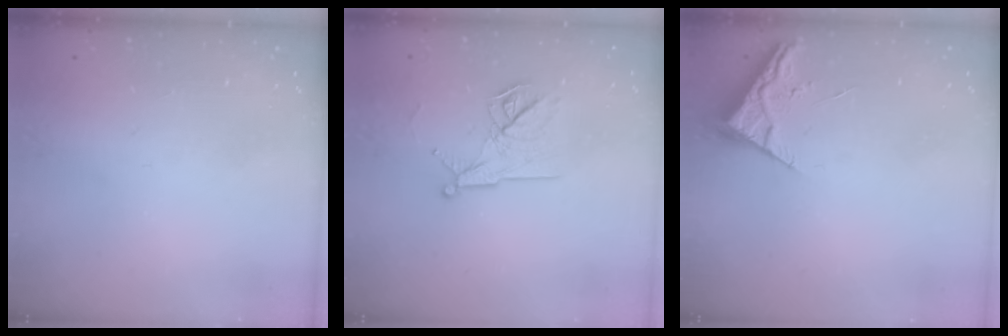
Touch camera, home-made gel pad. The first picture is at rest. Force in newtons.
{"total": 12.0, "press": 12.0, "slide": 0.1}
{"total": 3.9, "press": 3.9, "slide": 0.5}